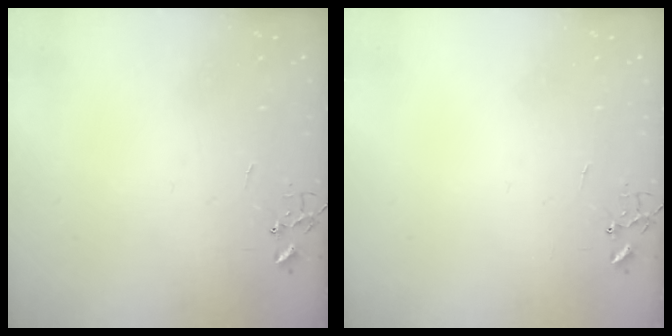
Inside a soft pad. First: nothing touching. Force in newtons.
{"total": 0.0}